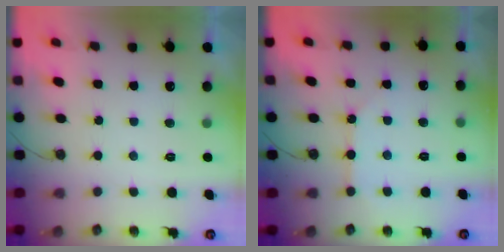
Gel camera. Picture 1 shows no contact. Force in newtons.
{"total": 2.7, "press": 2.7, "slide": 0.2}